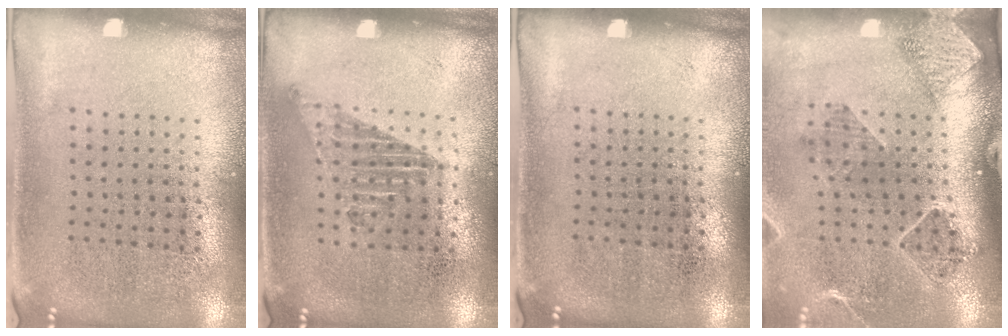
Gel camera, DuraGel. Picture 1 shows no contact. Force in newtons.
{"total": 1.2, "press": 1.0, "slide": 0.6}
{"total": 0.0}
{"total": 1.5, "press": 1.5, "slide": 0.1}